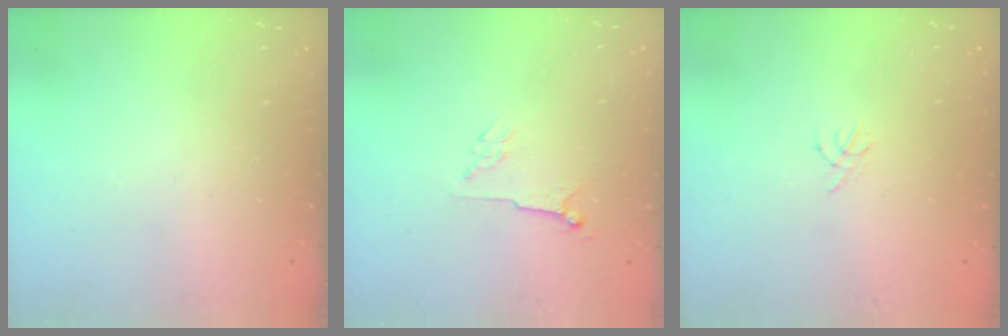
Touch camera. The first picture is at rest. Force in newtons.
{"total": 4.5, "press": 4.4, "slide": 1.0}
{"total": 1.3, "press": 1.2, "slide": 0.4}